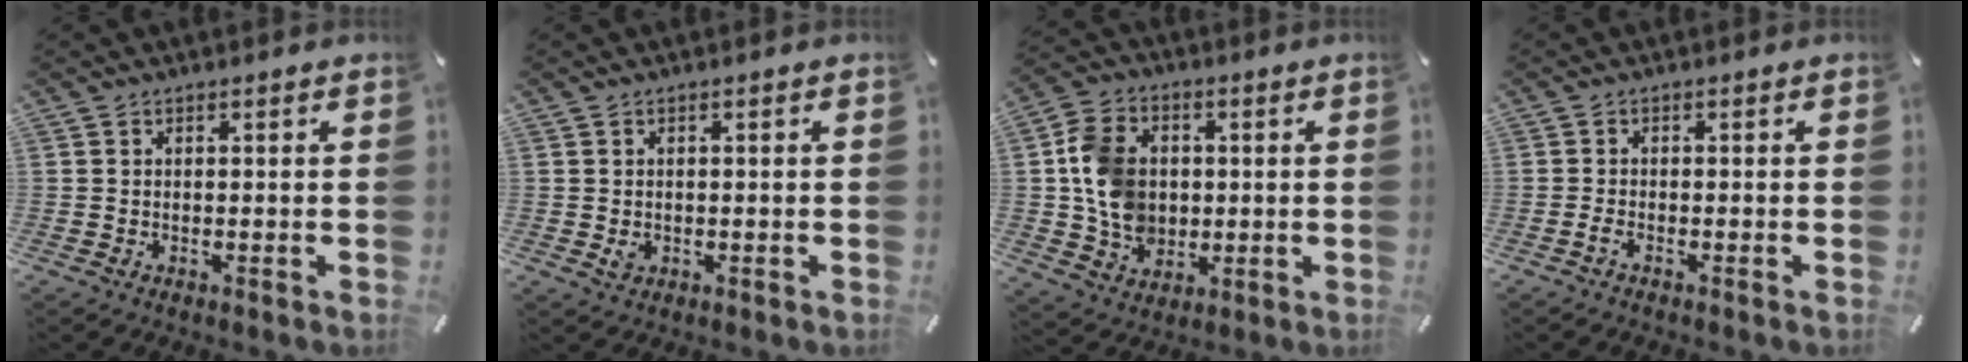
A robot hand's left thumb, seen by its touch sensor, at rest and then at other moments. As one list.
[{"total": 1.7, "force": [-0.4, 1.4, 0.9], "torque": [-0.014, 0.002, -0.005]}, {"total": 11.7, "force": [0.4, 10.0, 6.0], "torque": [-0.116, 0.012, 0.012]}, {"total": 1.4, "force": [-1.0, 0.3, 0.9], "torque": [-0.022, -0.002, -0.020]}]